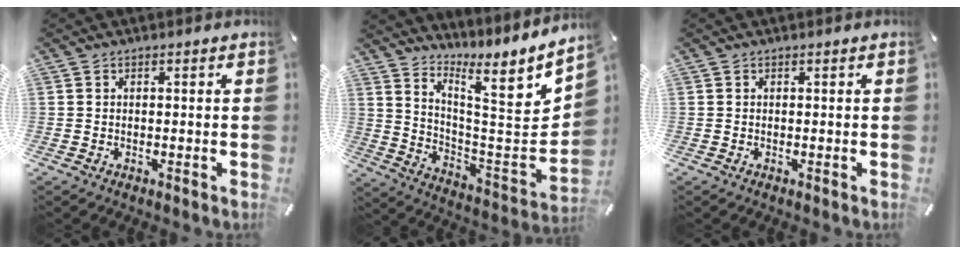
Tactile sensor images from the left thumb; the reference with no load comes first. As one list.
[{"total": 10.4, "force": [8.0, 1.6, 6.6], "torque": [-0.082, -0.109, 0.116]}, {"total": 0.0}]